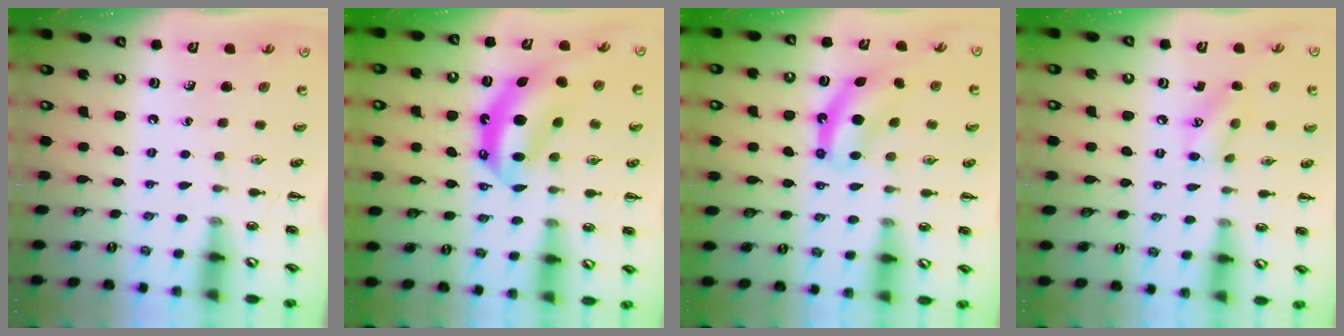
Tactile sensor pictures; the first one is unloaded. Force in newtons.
{"total": 9.4, "press": 9.2, "slide": 1.8}
{"total": 8.5, "press": 8.4, "slide": 1.2}
{"total": 9.5, "press": 9.4, "slide": 1.5}